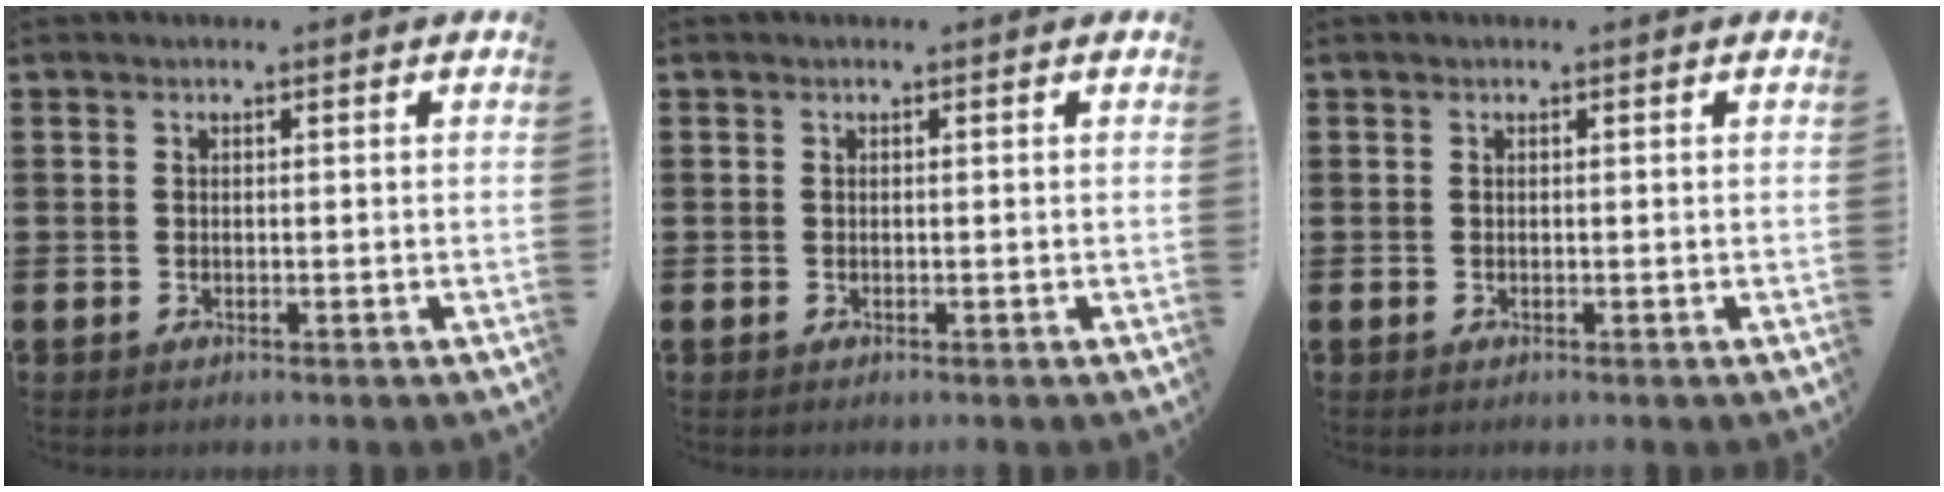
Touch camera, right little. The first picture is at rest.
{"total": 0.0}
{"total": 0.0}